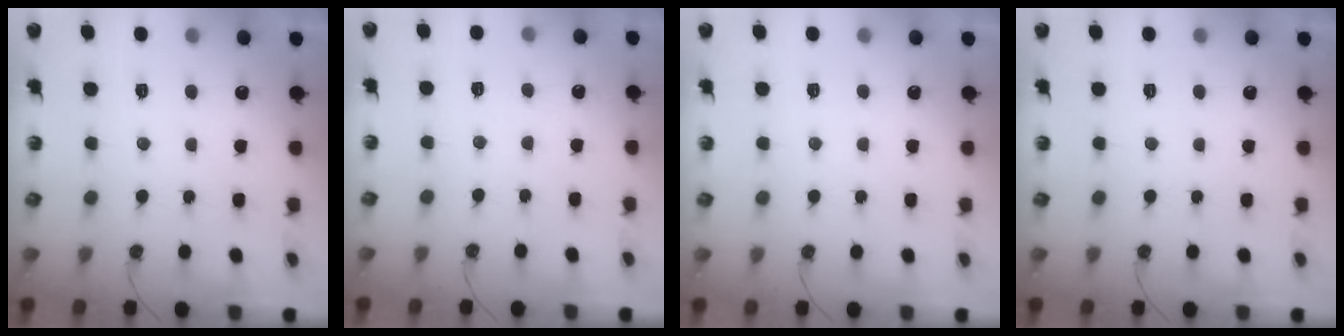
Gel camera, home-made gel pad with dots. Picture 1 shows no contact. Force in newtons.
{"total": 3.1, "press": 3.1, "slide": 0.5}
{"total": 3.5, "press": 3.5, "slide": 0.4}
{"total": 0.0}